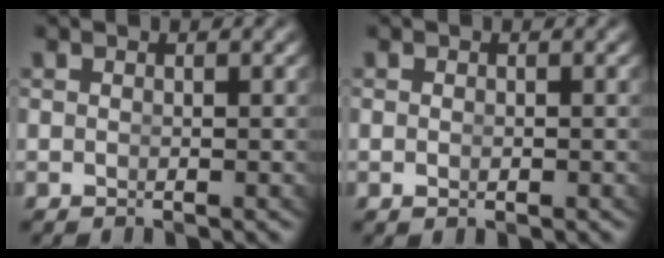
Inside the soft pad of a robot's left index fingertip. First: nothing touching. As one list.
[{"total": 0.6, "force": [-0.4, 0.2, 0.4], "torque": [-0.011, -0.010, 0.000]}]